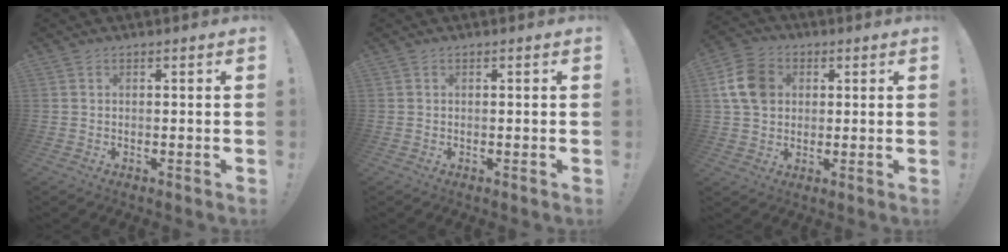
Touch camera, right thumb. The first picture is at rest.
{"total": 0.0}
{"total": 11.9, "force": [2.7, 9.4, 6.8], "torque": [-0.119, 0.005, 0.058]}